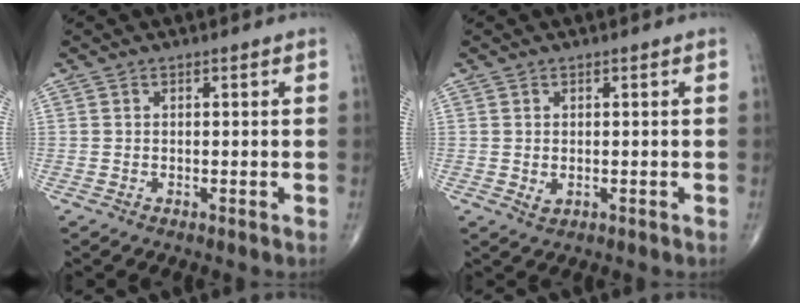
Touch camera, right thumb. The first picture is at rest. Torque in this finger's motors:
{"motor_torque": [-0.46, -0.17, -0.03, -0.02, 0.05]}